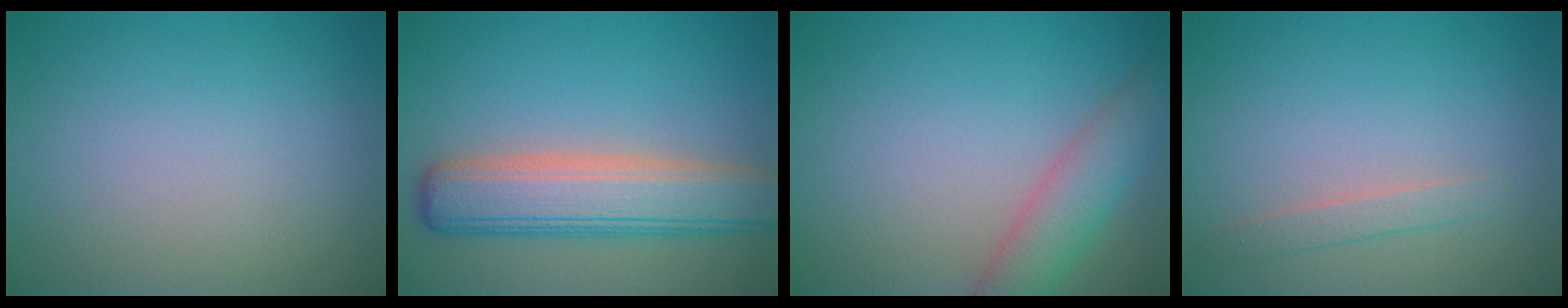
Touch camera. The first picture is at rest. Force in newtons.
{"total": 7.0, "press": 7.0, "slide": 0.6}
{"total": 4.0, "press": 4.0, "slide": 0.3}
{"total": 1.3, "press": 1.3, "slide": 0.1}